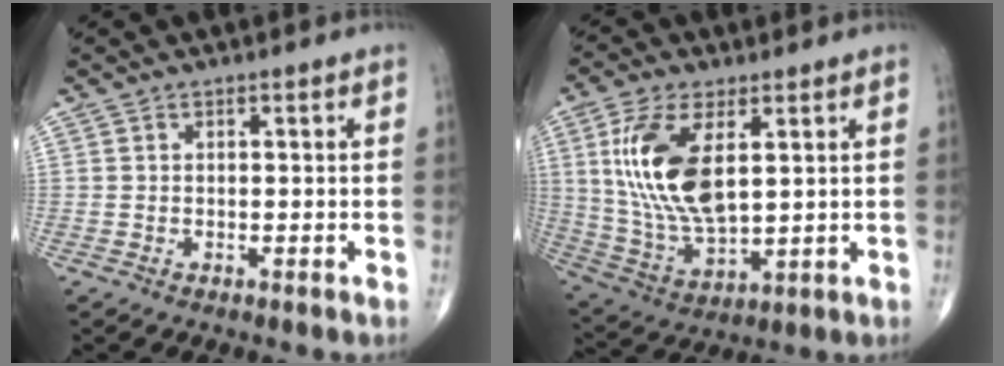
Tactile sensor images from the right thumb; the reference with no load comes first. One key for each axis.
{"total": 16.3, "fx": 4.2, "fy": 7.6, "fz": 13.8, "tx": -0.279, "ty": -0.018, "tz": 0.092}